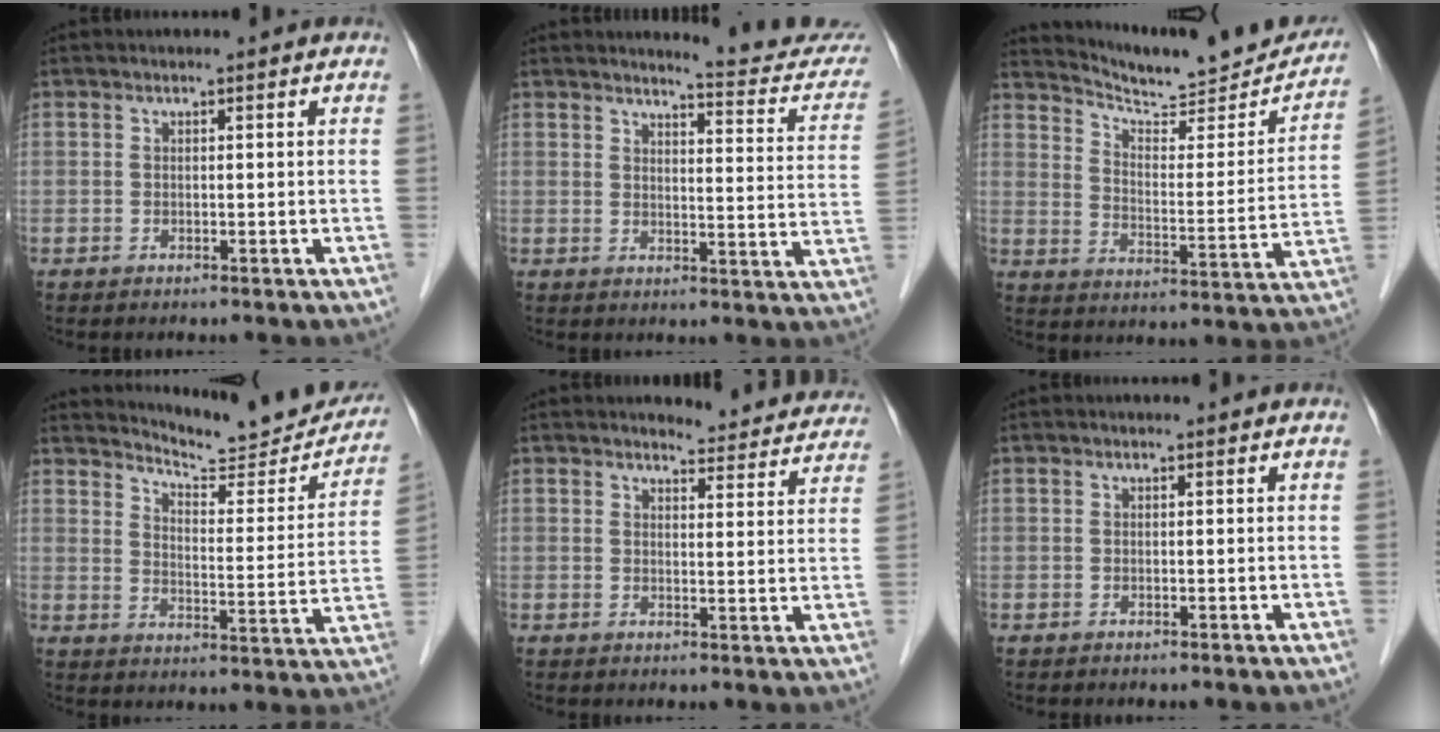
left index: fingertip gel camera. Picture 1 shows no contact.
{"total": 11.9, "force": [11.6, 0.6, 2.7], "torque": [-0.022, -0.063, 0.116]}
{"total": 19.0, "force": [18.0, 2.7, 5.4], "torque": [-0.076, -0.040, 0.243]}
{"total": 16.0, "force": [15.6, 1.9, 3.2], "torque": [-0.039, -0.056, 0.193]}
{"total": 9.4, "force": [9.2, 1.8, 0.7], "torque": [0.012, -0.017, 0.087]}
{"total": 0.0}